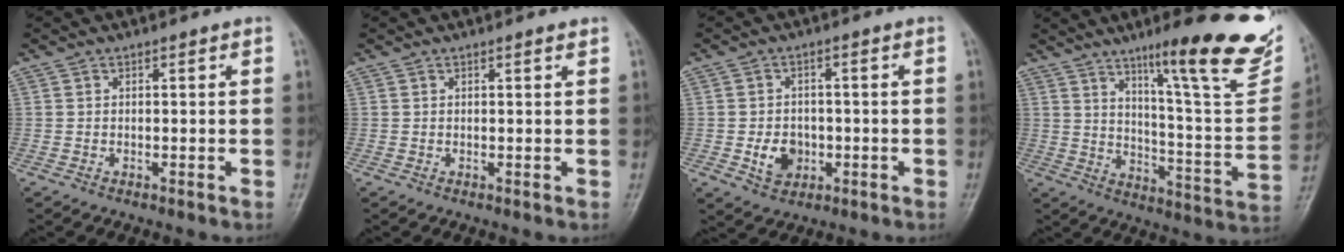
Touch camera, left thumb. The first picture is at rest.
{"total": 0.9, "force": [0.6, -0.1, 0.6], "torque": [-0.009, -0.002, 0.010]}
{"total": 5.6, "force": [-1.3, 4.4, 3.1], "torque": [-0.031, 0.007, -0.016]}
{"total": 23.8, "force": [15.2, 3.7, 17.9], "torque": [-0.218, -0.073, 0.227]}